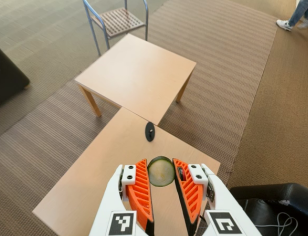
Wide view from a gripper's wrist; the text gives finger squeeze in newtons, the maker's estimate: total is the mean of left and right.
{"total": 7.6, "left": 7.9, "right": 7.3}